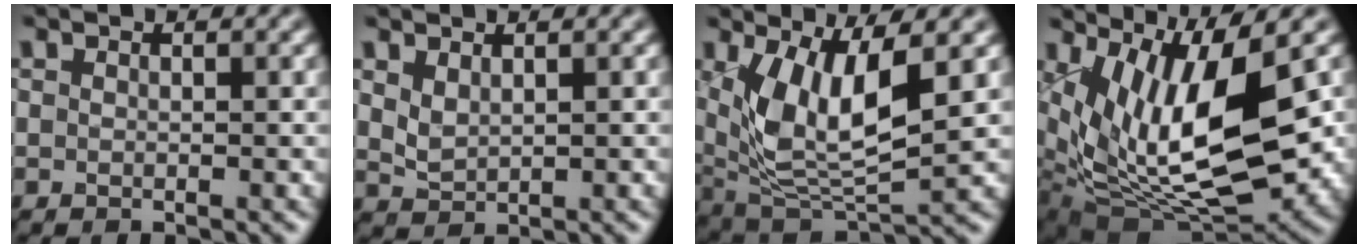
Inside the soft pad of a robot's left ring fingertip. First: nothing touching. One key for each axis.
{"total": 1.7, "fx": 1.1, "fy": 0.8, "fz": 1.0, "tx": -0.025, "ty": -0.003, "tz": 0.027}
{"total": 8.6, "fx": 1.8, "fy": 3.7, "fz": 7.6, "tx": -0.161, "ty": -0.015, "tz": 0.041}
{"total": 11.8, "fx": 2.8, "fy": 4.8, "fz": 10.3, "tx": -0.191, "ty": -0.019, "tz": 0.061}